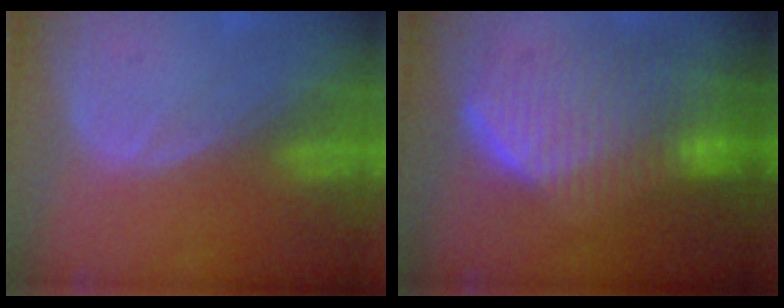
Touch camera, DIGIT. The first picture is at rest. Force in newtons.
{"total": 10.3, "press": 9.1, "slide": 4.8}